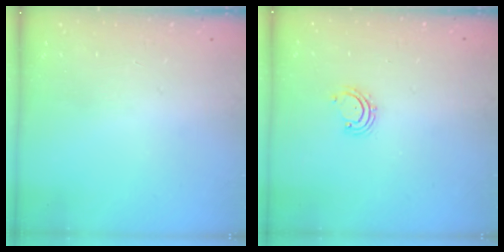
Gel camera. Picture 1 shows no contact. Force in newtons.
{"total": 2.7, "press": 2.6, "slide": 0.5}